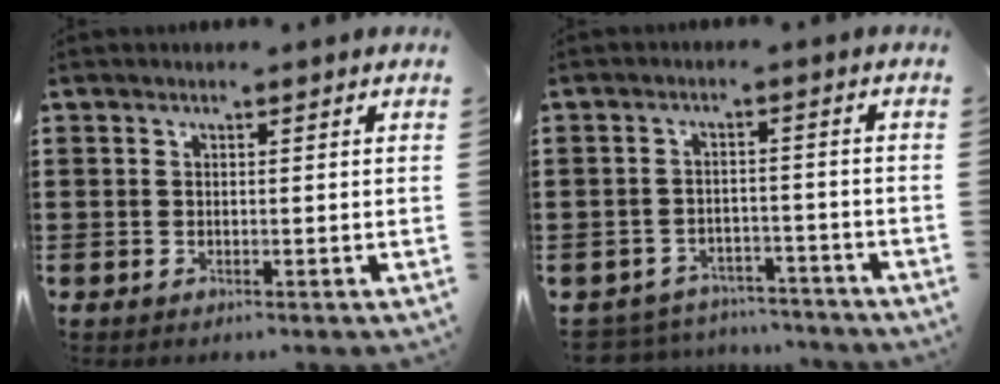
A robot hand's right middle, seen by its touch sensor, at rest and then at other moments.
{"total": 4.1, "force": [-4.1, 0.6, -0.2], "torque": [-0.010, 0.001, -0.090]}